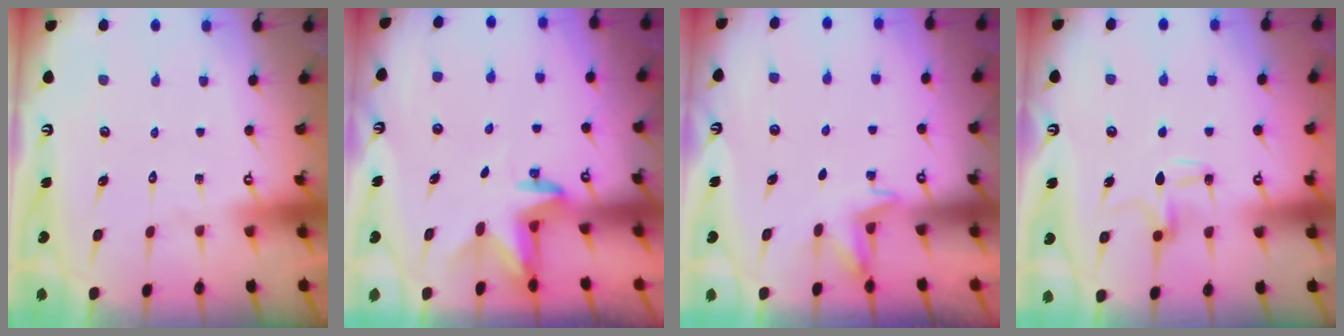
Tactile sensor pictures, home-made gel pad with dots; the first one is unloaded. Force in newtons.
{"total": 3.2, "press": 3.1, "slide": 0.7}
{"total": 2.4, "press": 2.1, "slide": 1.2}
{"total": 6.7, "press": 6.7, "slide": 0.5}